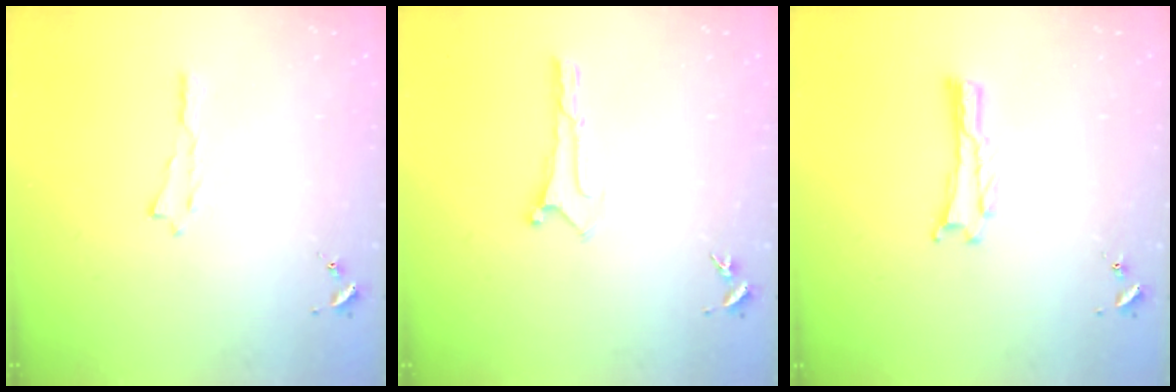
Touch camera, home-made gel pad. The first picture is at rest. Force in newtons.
{"total": 0.0}
{"total": 0.0}